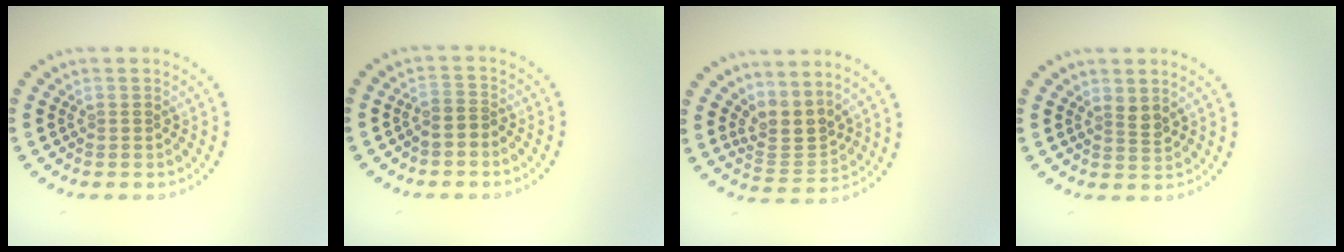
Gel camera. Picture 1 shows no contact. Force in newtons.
{"total": 1.2, "press": 0.9, "slide": 0.8}
{"total": 3.1, "press": 2.2, "slide": 2.2}
{"total": 1.3, "press": 1.0, "slide": 0.8}